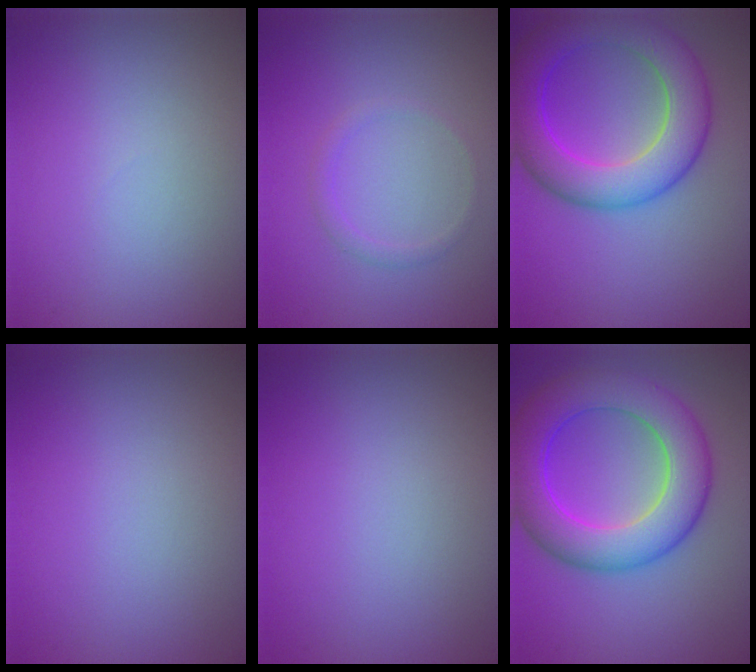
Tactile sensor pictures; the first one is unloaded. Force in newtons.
{"total": 1.1, "press": 1.1, "slide": 0.1}
{"total": 7.8, "press": 7.8, "slide": 0.3}
{"total": 0.0}
{"total": 0.0}
{"total": 8.3, "press": 8.3, "slide": 0.0}